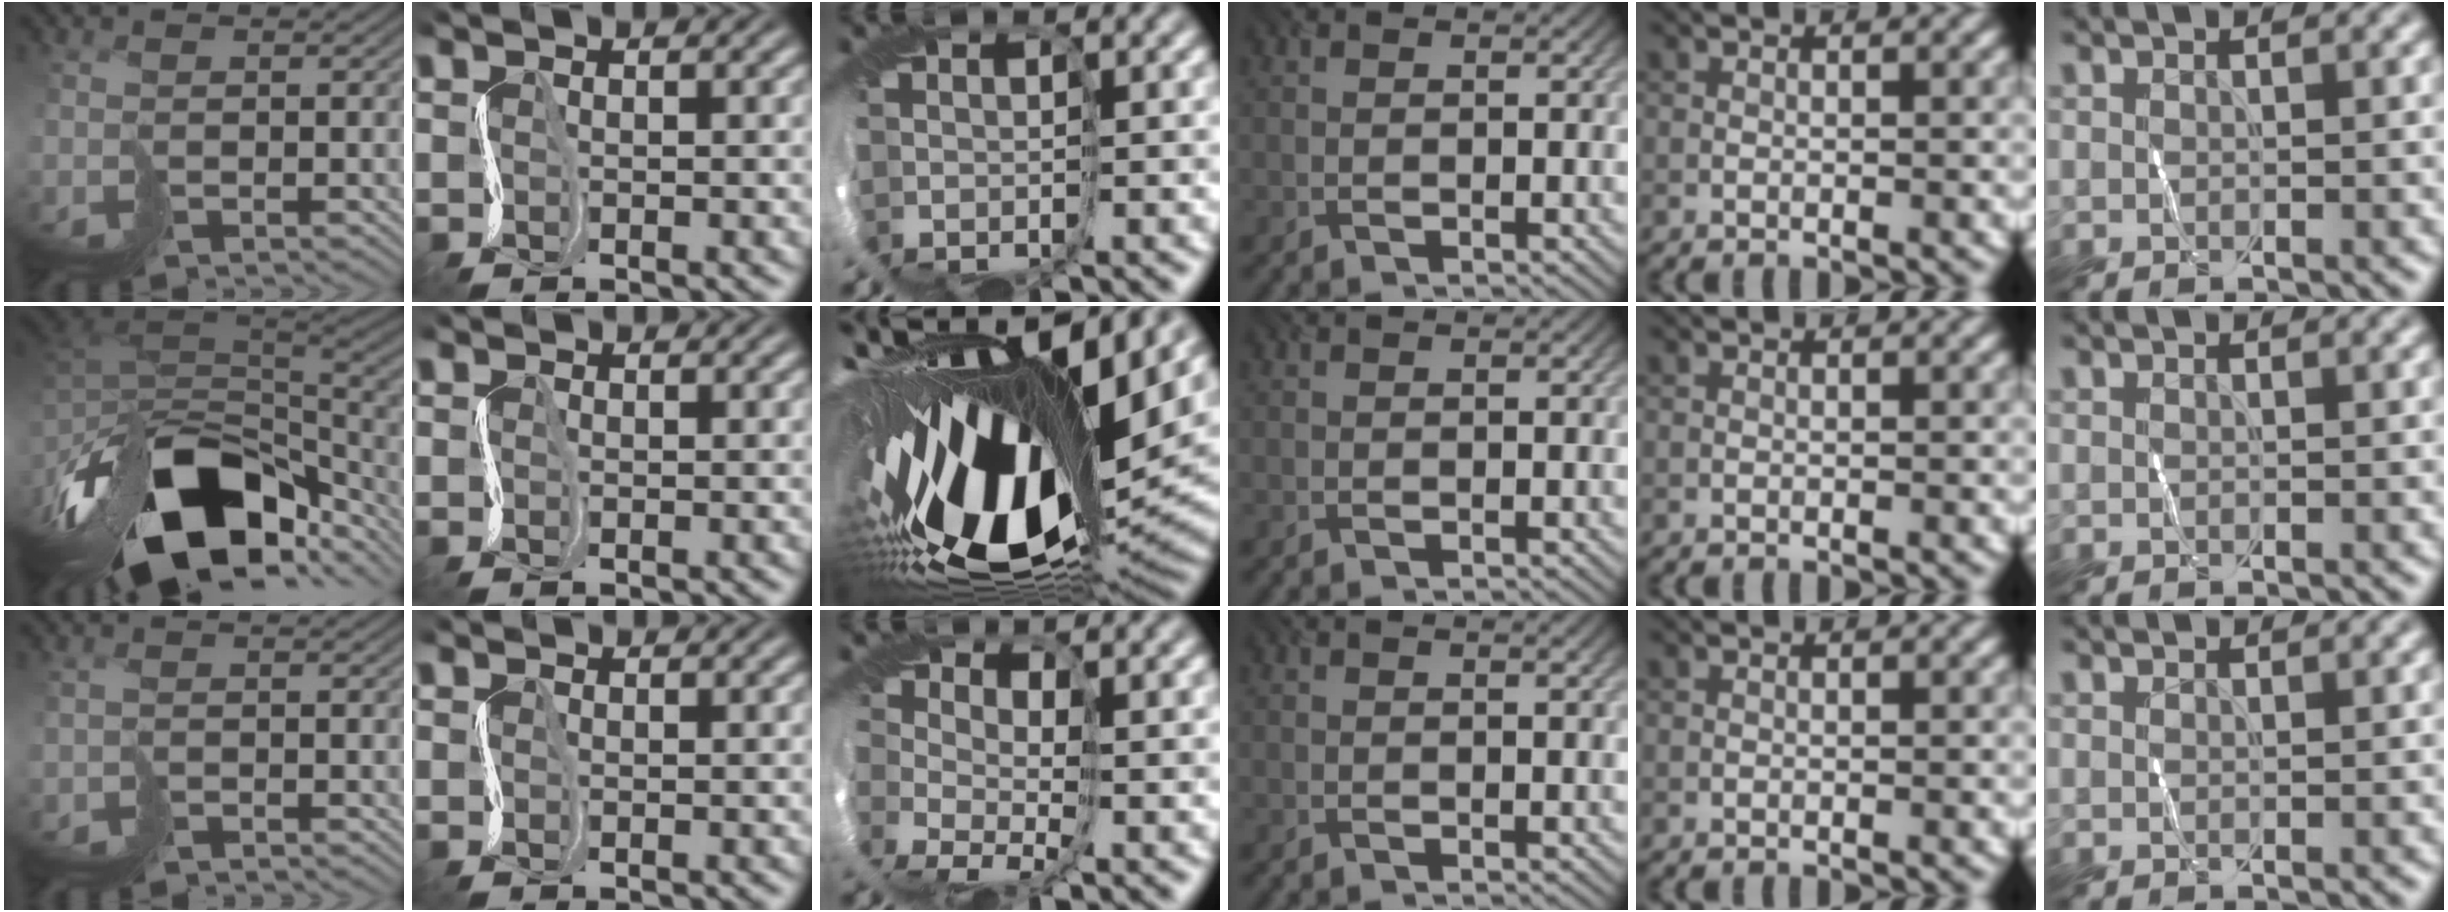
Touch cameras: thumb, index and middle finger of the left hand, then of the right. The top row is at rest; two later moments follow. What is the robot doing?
{"motion": "cut", "object": "paper"}